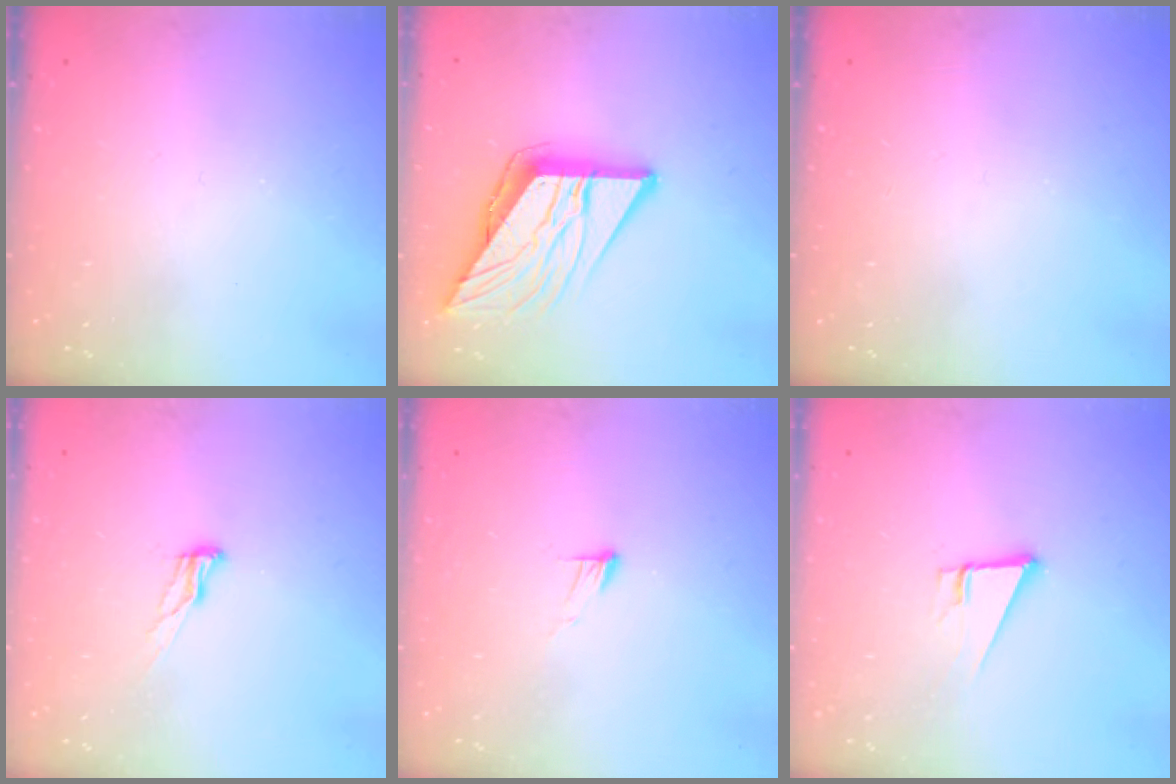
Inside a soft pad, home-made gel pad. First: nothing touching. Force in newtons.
{"total": 13.7, "press": 13.6, "slide": 1.6}
{"total": 0.0}
{"total": 6.9, "press": 6.9, "slide": 0.9}
{"total": 4.2, "press": 4.2, "slide": 0.4}
{"total": 6.8, "press": 6.3, "slide": 2.5}